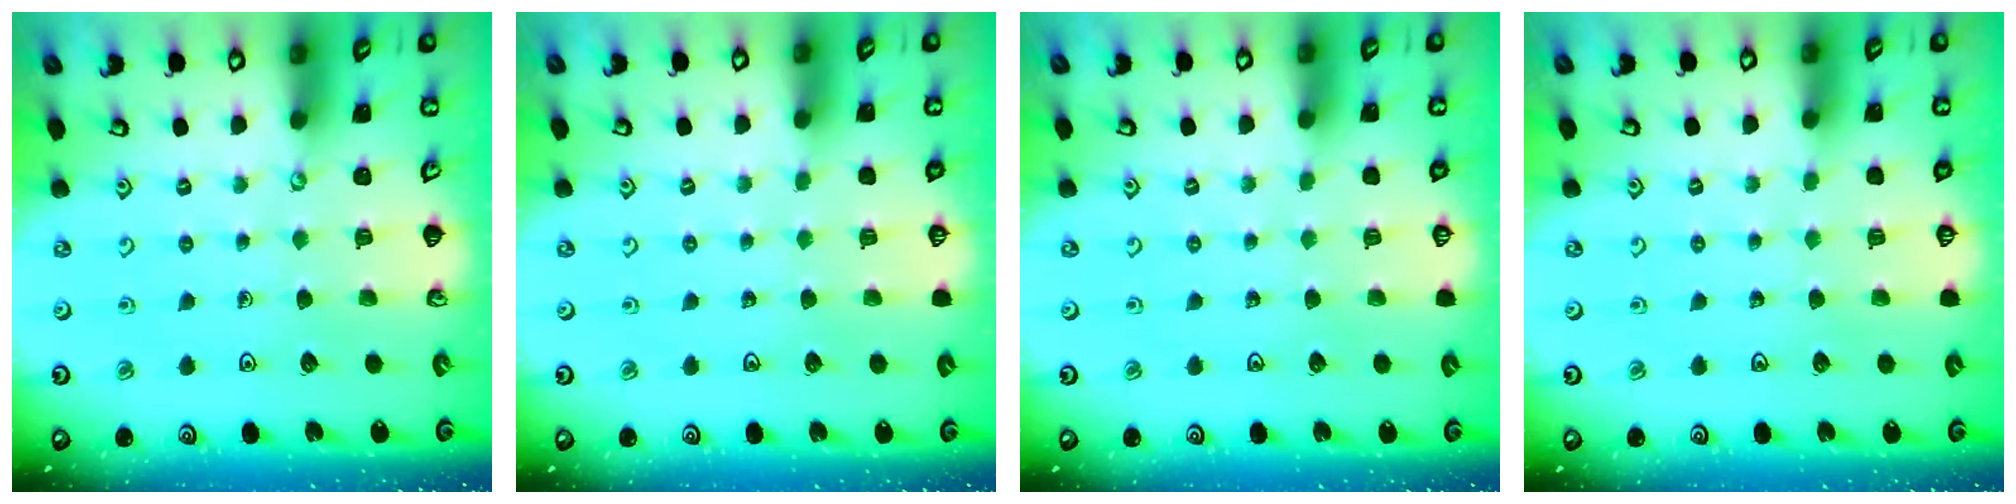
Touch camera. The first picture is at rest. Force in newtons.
{"total": 0.0}
{"total": 0.0}
{"total": 0.0}